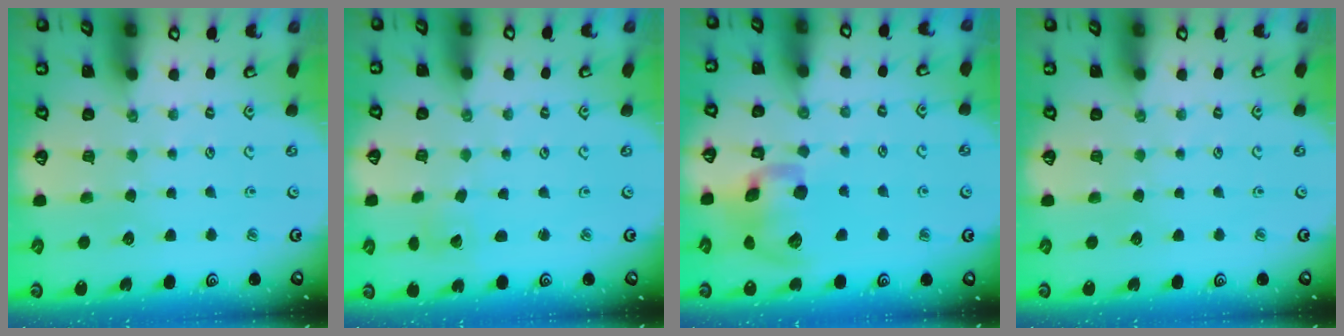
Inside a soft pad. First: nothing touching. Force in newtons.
{"total": 2.0, "press": 2.0, "slide": 0.2}
{"total": 13.5, "press": 13.3, "slide": 2.1}
{"total": 0.0}